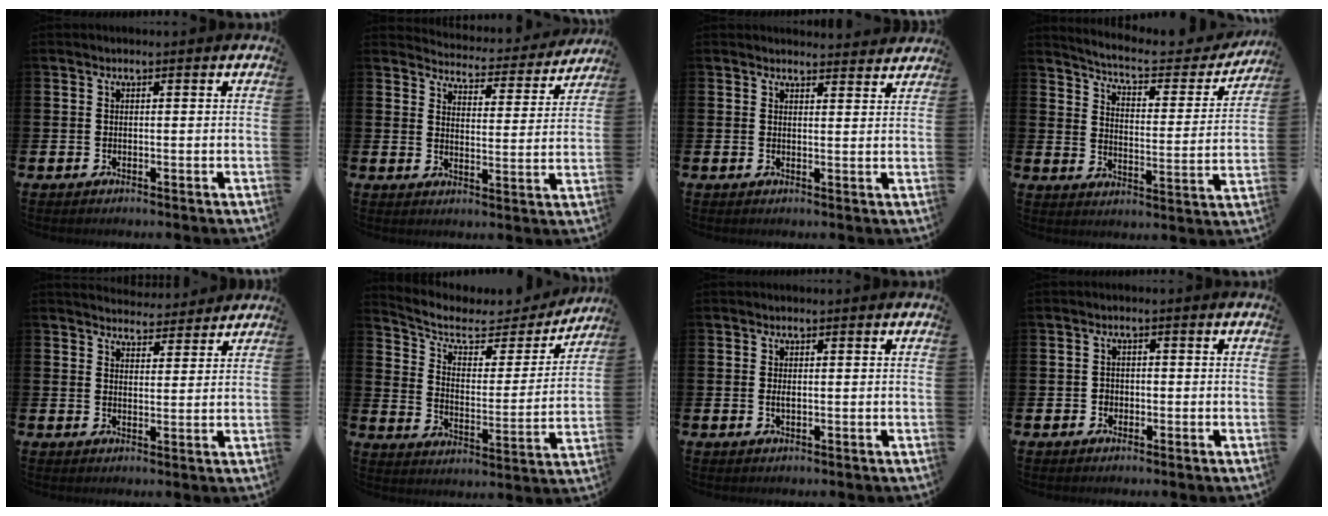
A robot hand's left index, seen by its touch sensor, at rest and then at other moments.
{"total": 4.5, "force": [4.5, 0.6, 0.3], "torque": [-0.024, -0.042, 0.074]}
{"total": 2.5, "force": [2.4, 0.3, -0.2], "torque": [0.008, -0.019, 0.042]}
{"total": 5.9, "force": [5.4, 1.2, 2.0], "torque": [-0.062, -0.042, 0.086]}
{"total": 3.9, "force": [3.8, 0.9, -0.2], "torque": [0.003, -0.027, 0.066]}
{"total": 6.8, "force": [5.6, 3.1, 2.5], "torque": [-0.079, -0.041, 0.088]}
{"total": 0.8, "force": [-0.1, 0.3, 0.8], "torque": [-0.012, 0.002, -0.003]}
{"total": 1.3, "force": [-0.7, 1.1, 0.2], "torque": [-0.004, 0.003, -0.015]}